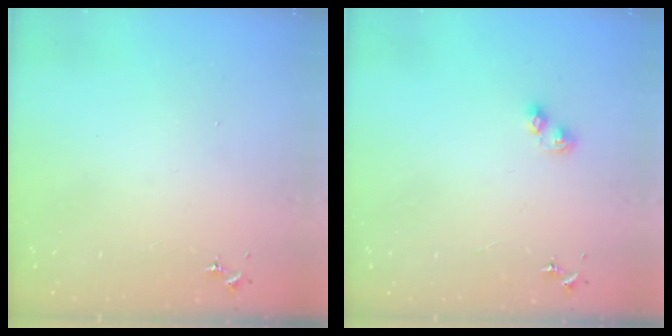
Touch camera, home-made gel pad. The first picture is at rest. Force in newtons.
{"total": 4.9, "press": 4.9, "slide": 0.5}